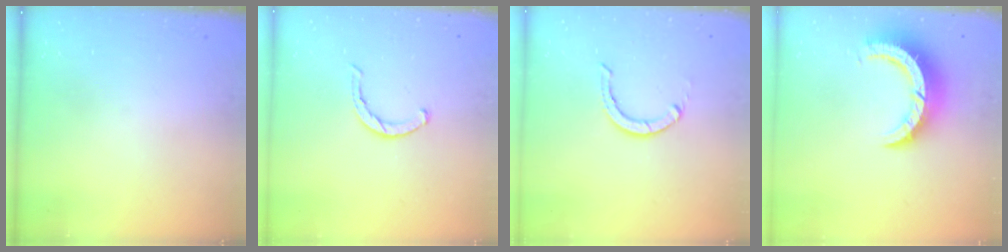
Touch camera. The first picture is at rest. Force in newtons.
{"total": 1.8, "press": 1.8, "slide": 0.3}
{"total": 2.9, "press": 2.9, "slide": 0.1}
{"total": 10.3, "press": 10.2, "slide": 1.1}